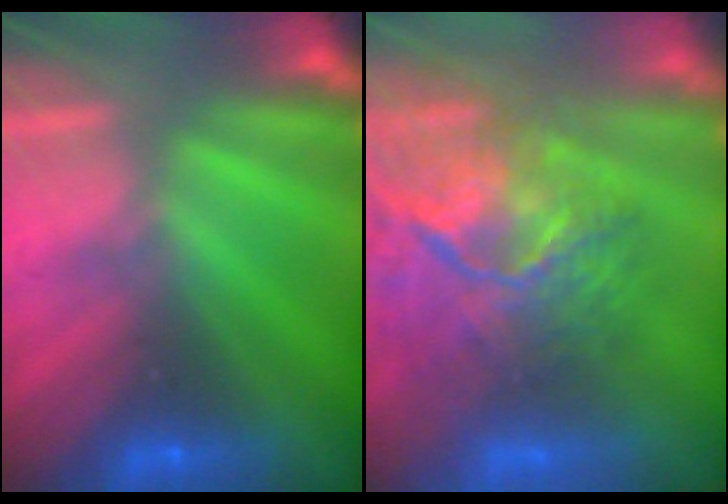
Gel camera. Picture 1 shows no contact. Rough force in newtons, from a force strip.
{"total": 9.8}